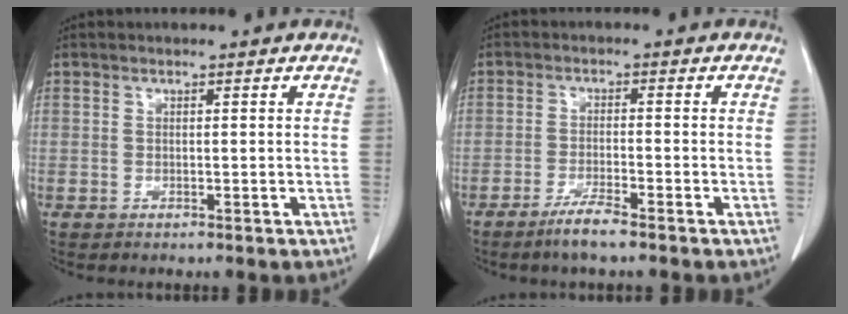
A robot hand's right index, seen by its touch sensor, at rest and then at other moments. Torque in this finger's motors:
{"motor_torque": [0.00, -0.05, 0.26, 0.06]}